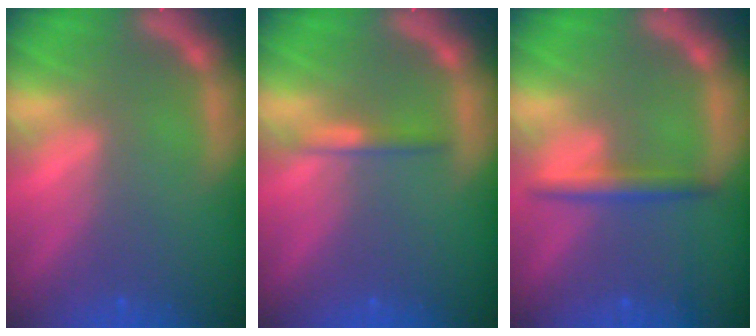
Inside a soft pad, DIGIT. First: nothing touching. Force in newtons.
{"total": 1.4}
{"total": 2.4}